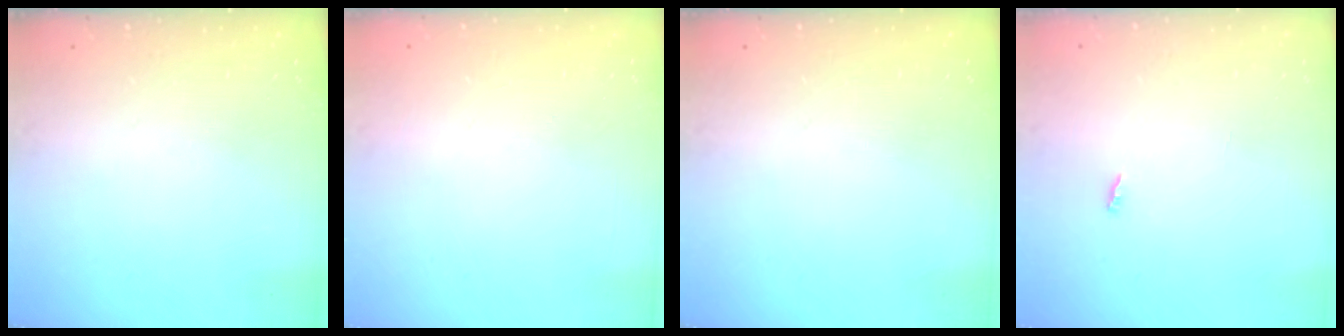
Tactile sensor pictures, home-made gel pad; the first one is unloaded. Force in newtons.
{"total": 0.9, "press": 0.9, "slide": 0.0}
{"total": 0.0}
{"total": 1.9, "press": 1.9, "slide": 0.2}